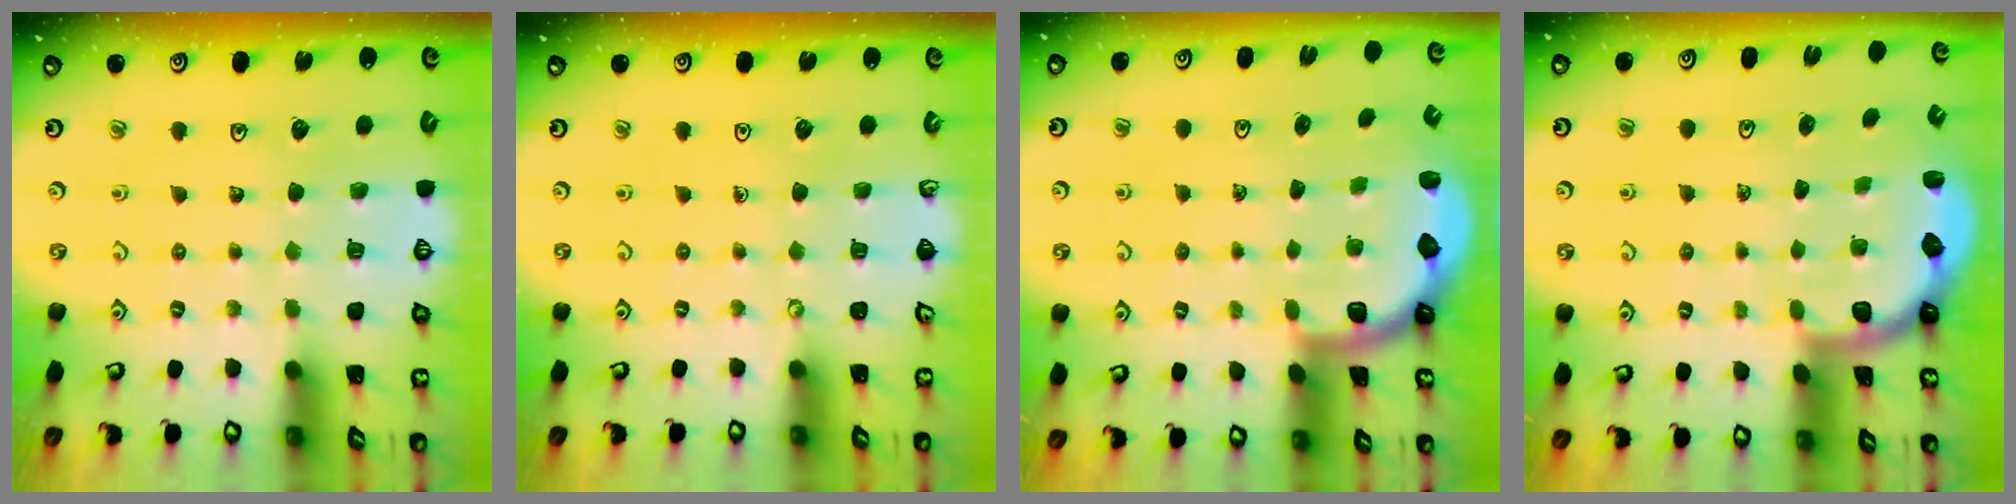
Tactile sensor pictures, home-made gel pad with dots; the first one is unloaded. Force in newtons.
{"total": 0.0}
{"total": 1.9, "press": 1.8, "slide": 0.5}
{"total": 2.2, "press": 2.0, "slide": 1.1}